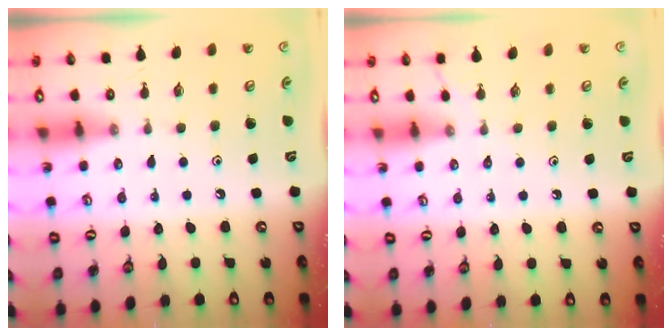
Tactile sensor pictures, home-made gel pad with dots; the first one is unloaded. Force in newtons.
{"total": 1.3, "press": 1.3, "slide": 0.3}